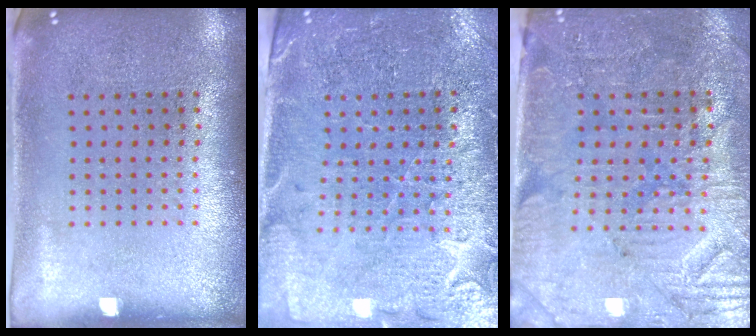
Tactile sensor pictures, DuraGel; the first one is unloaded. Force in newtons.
{"total": 3.4, "press": 3.3, "slide": 1.1}
{"total": 3.8, "press": 3.5, "slide": 1.5}